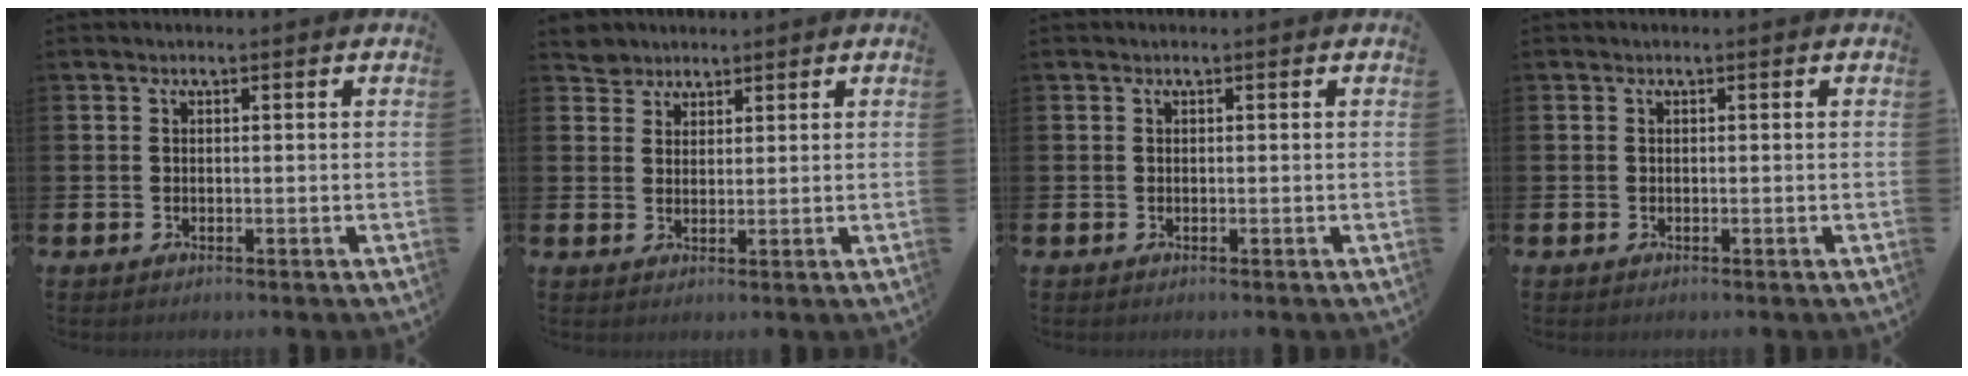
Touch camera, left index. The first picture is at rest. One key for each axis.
{"total": 3.4, "fx": 3.2, "fy": 1.1, "fz": -0.6, "tx": 0.007, "ty": -0.009, "tz": 0.060}
{"total": 0.0}
{"total": 0.0}